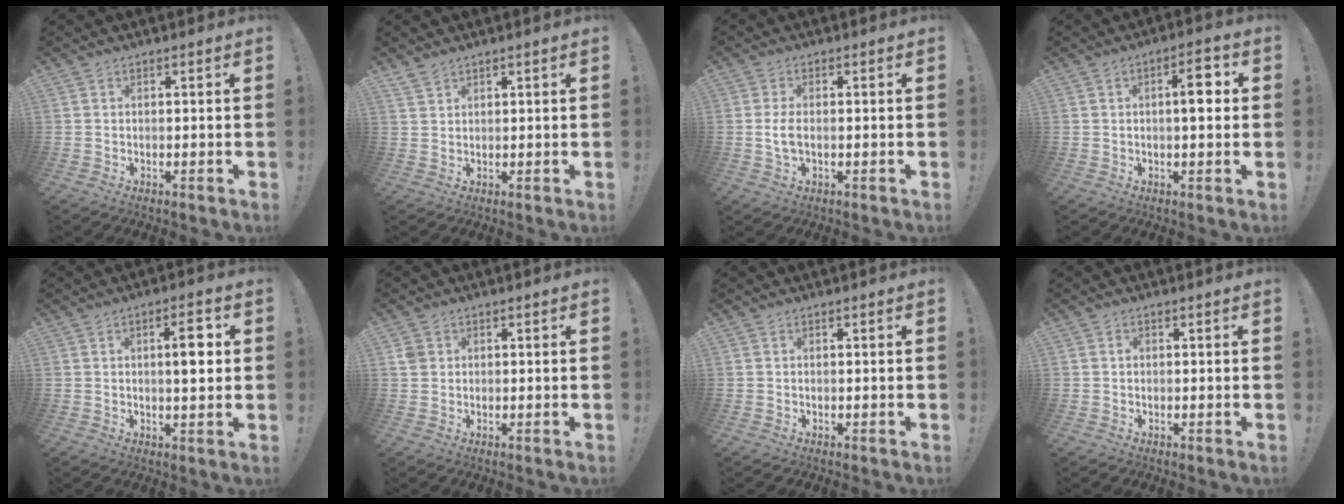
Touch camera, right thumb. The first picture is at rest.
{"total": 2.7, "force": [2.4, 1.0, 0.8], "torque": [-0.013, -0.013, 0.045]}
{"total": 3.8, "force": [-0.5, 1.7, 3.4], "torque": [-0.065, 0.000, -0.011]}
{"total": 6.6, "force": [1.1, 2.3, 6.1], "torque": [-0.076, 0.000, 0.007]}
{"total": 6.5, "force": [1.3, 2.0, 6.0], "torque": [-0.075, -0.005, 0.010]}
{"total": 2.5, "force": [1.1, 2.1, 0.9], "torque": [-0.016, 0.003, 0.022]}
{"total": 0.0}
{"total": 0.5, "force": [0.0, 0.5, 0.2], "torque": [-0.009, 0.006, 0.000]}